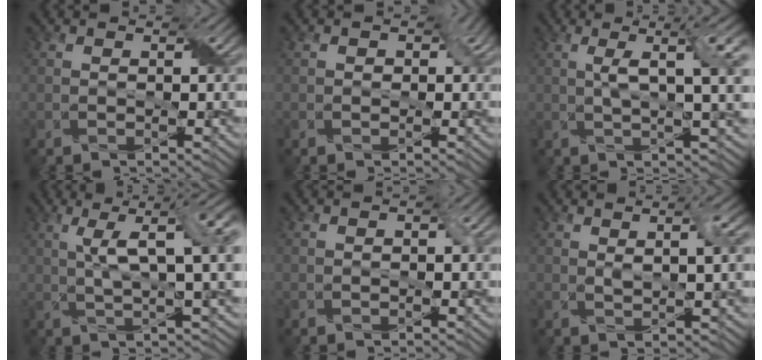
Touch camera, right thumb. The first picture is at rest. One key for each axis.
{"total": 1.9, "fx": 0.1, "fy": 1.6, "fz": 1.0, "tx": -0.021, "ty": -0.002, "tz": 0.001}
{"total": 7.3, "fx": 1.7, "fy": 1.5, "fz": 7.0, "tx": -0.109, "ty": 0.012, "tz": 0.030}
{"total": 10.2, "fx": 3.0, "fy": 2.7, "fz": 9.3, "tx": -0.155, "ty": 0.018, "tz": 0.051}
{"total": 0.7, "fx": -0.2, "fy": 0.3, "fz": 0.5, "tx": -0.009, "ty": 0.000, "tz": -0.004}
{"total": 2.8, "fx": 1.0, "fy": 0.5, "fz": 2.6, "tx": -0.049, "ty": 0.000, "tz": 0.019}